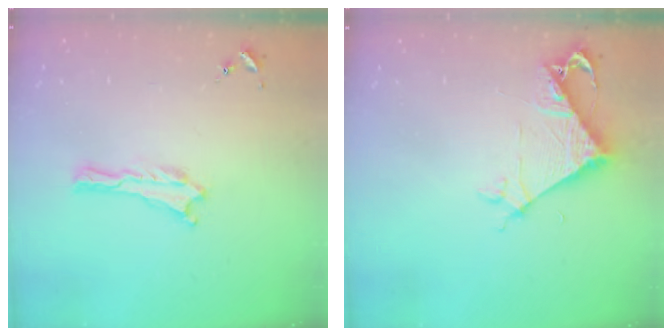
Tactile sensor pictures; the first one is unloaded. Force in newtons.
{"total": 6.1, "press": 6.0, "slide": 0.5}